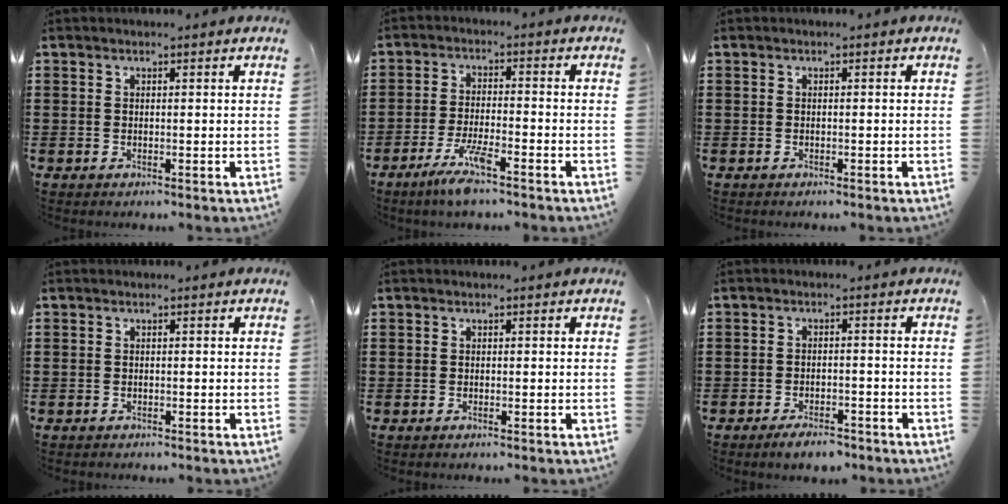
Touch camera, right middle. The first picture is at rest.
{"total": 5.7, "force": [-3.8, 0.6, 4.3], "torque": [-0.095, -0.012, -0.071]}
{"total": 0.0}
{"total": 0.5, "force": [-0.5, 0.2, 0.0], "torque": [0.000, 0.001, -0.011]}
{"total": 0.0}
{"total": 3.0, "force": [-2.8, 0.6, 0.9], "torque": [-0.017, 0.002, -0.055]}